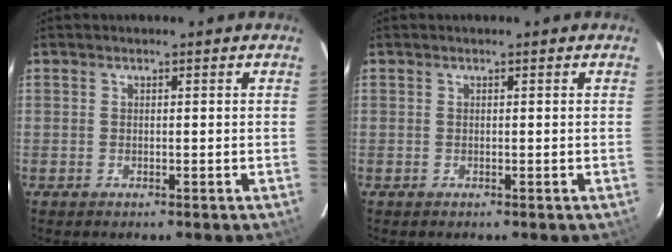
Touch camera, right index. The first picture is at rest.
{"total": 0.0}